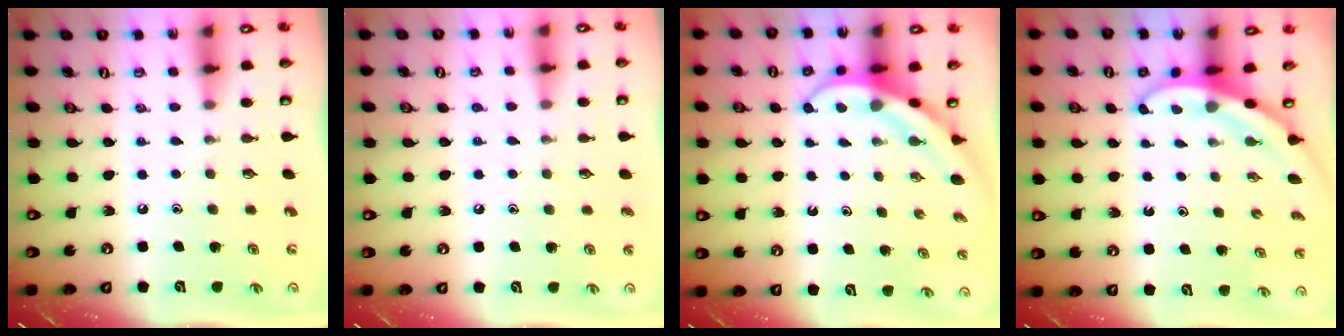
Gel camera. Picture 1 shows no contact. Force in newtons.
{"total": 3.1, "press": 3.1, "slide": 0.3}
{"total": 4.0, "press": 4.0, "slide": 0.4}
{"total": 2.9, "press": 2.9, "slide": 0.1}